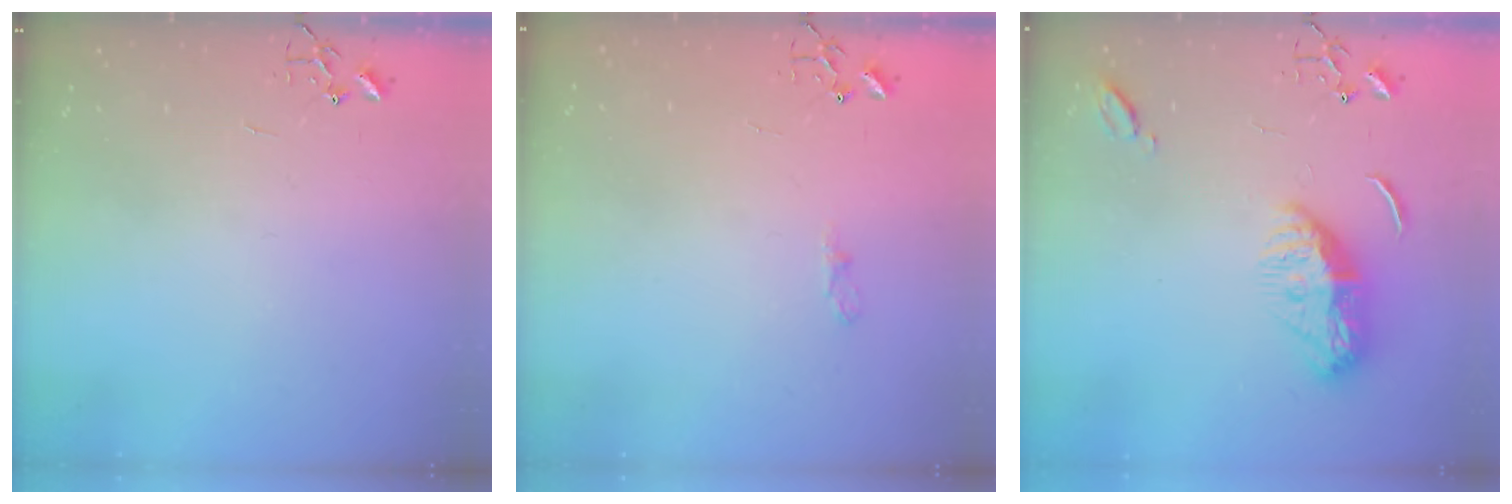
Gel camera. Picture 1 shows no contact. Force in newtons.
{"total": 5.0, "press": 4.9, "slide": 0.6}
{"total": 11.1, "press": 11.0, "slide": 1.0}